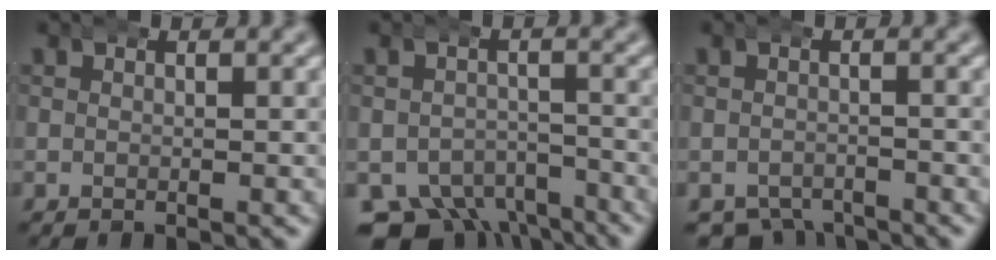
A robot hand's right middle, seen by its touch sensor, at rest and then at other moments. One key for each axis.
{"total": 8.3, "fx": -5.5, "fy": 5.4, "fz": 3.0, "tx": -0.057, "ty": -0.046, "tz": -0.081}
{"total": 4.8, "fx": -4.1, "fy": 2.2, "fz": 1.0, "tx": -0.013, "ty": -0.024, "tz": -0.058}